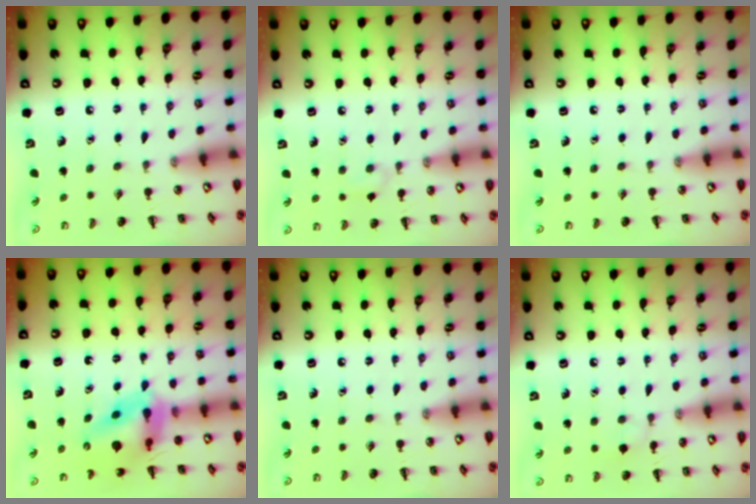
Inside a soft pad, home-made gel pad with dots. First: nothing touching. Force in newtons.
{"total": 4.3, "press": 4.0, "slide": 1.7}
{"total": 0.0}
{"total": 9.3, "press": 8.9, "slide": 2.8}
{"total": 0.0}
{"total": 4.7, "press": 4.4, "slide": 1.8}